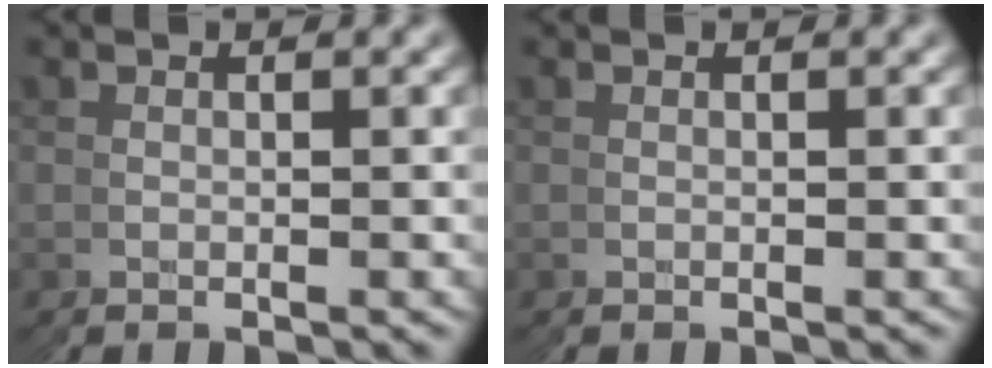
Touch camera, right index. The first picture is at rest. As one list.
[{"total": 0.0}]